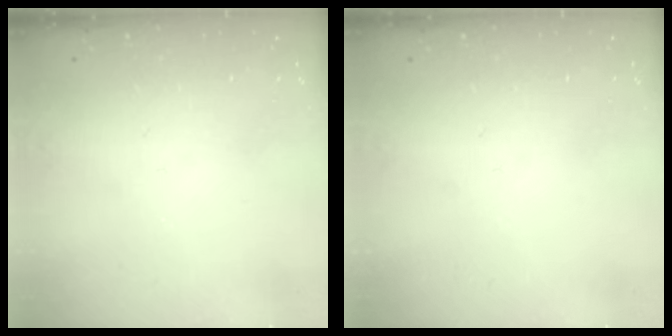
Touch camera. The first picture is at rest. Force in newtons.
{"total": 0.0}